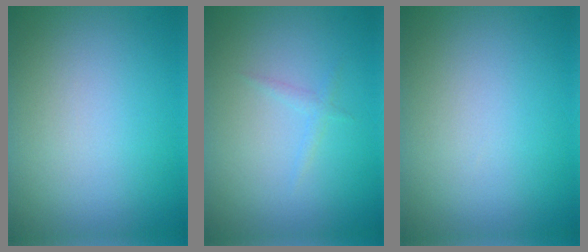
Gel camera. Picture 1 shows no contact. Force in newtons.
{"total": 0.8, "press": 0.8, "slide": 0.0}
{"total": 0.0}